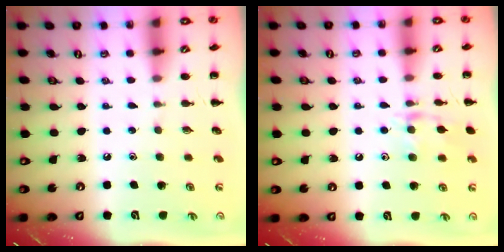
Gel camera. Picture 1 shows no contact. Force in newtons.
{"total": 10.3, "press": 10.2, "slide": 0.7}